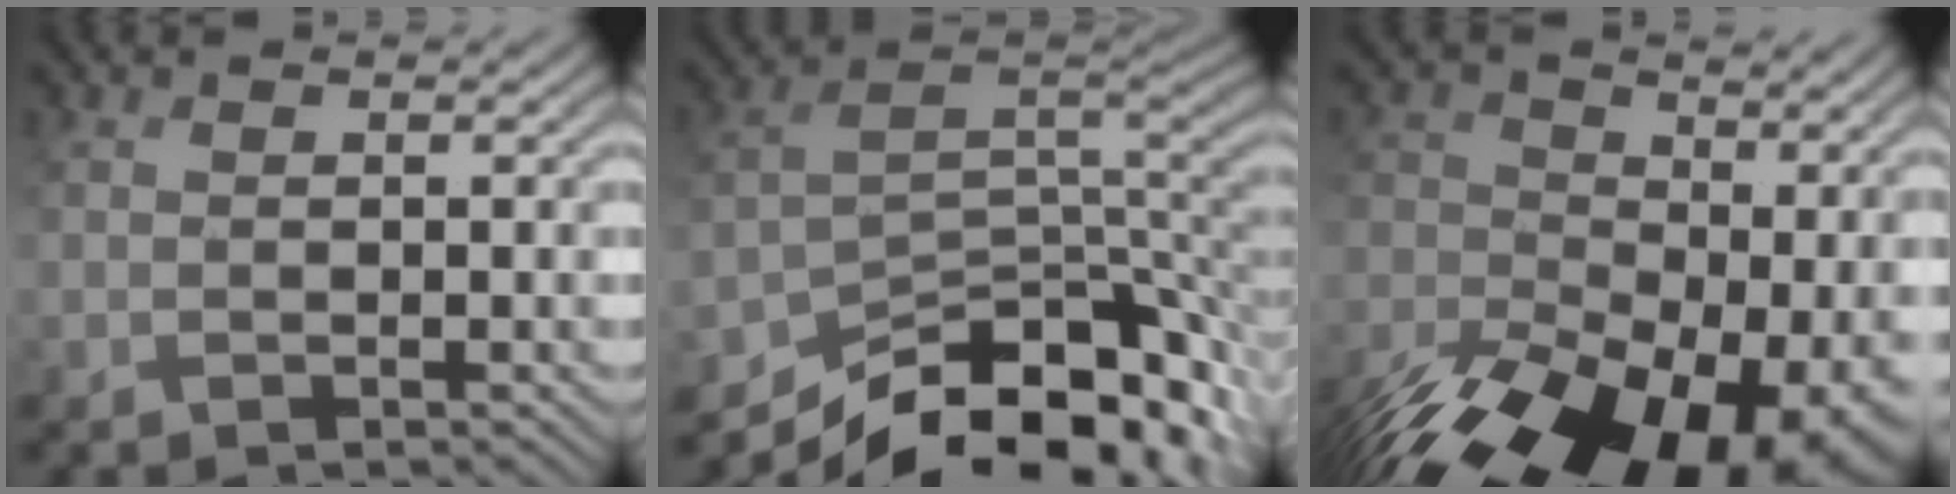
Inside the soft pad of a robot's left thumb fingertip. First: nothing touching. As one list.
[{"total": 13.9, "force": [-9.8, 5.6, 8.2], "torque": [-0.166, -0.008, -0.160]}, {"total": 19.9, "force": [-10.2, 11.0, 13.0], "torque": [-0.280, -0.048, -0.149]}]